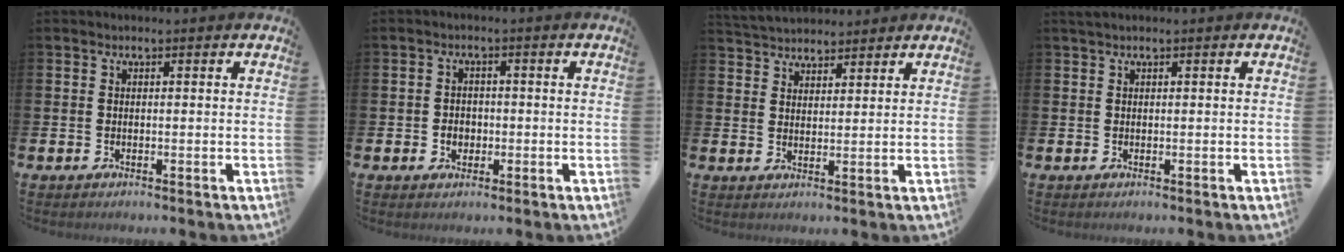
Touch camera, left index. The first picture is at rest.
{"total": 2.1, "force": [-0.5, 1.8, 0.9], "torque": [-0.005, 0.000, -0.016]}
{"total": 4.1, "force": [3.9, 1.0, -0.3], "torque": [-0.012, -0.015, 0.074]}
{"total": 0.9, "force": [0.7, 0.1, 0.5], "torque": [-0.013, 0.005, 0.013]}